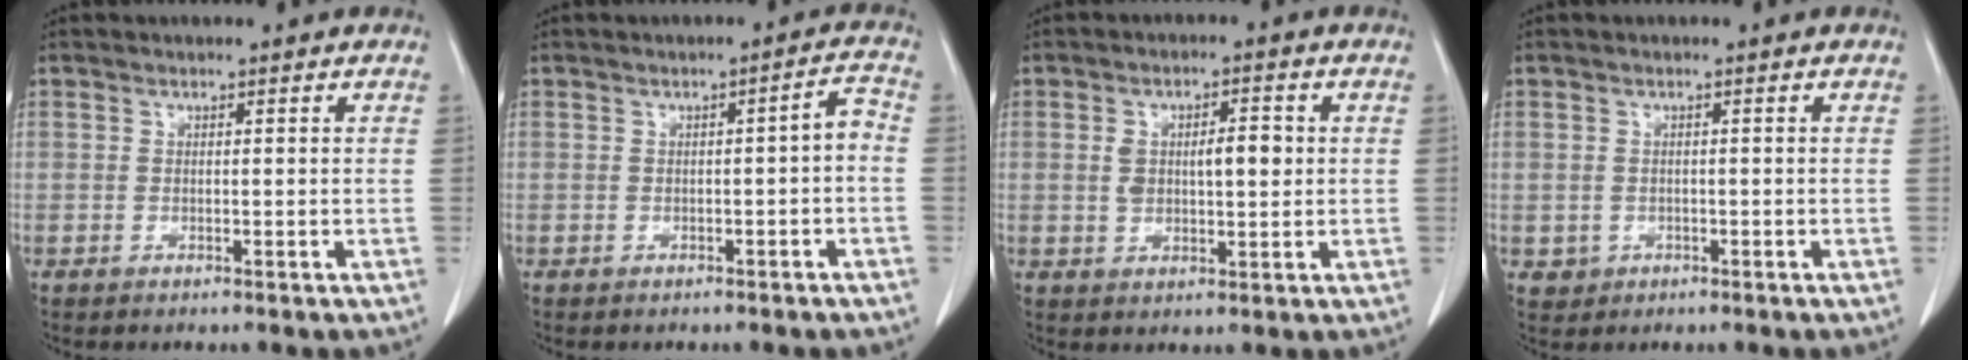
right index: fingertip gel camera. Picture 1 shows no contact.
{"total": 3.0, "force": [-0.4, 0.5, 2.9], "torque": [-0.040, 0.012, -0.006]}
{"total": 6.3, "force": [0.8, 2.5, 5.7], "torque": [-0.098, 0.011, 0.019]}
{"total": 2.2, "force": [-0.1, 2.1, 0.2], "torque": [-0.001, 0.003, 0.006]}